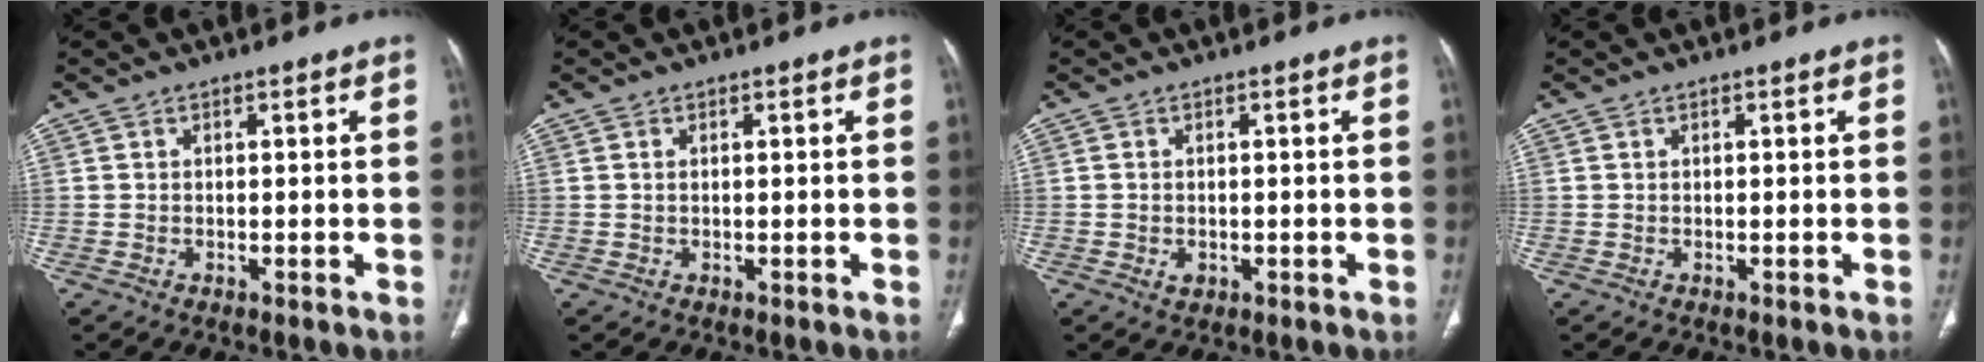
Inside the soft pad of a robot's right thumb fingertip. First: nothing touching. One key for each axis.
{"total": 0.0}
{"total": 1.7, "fx": -0.4, "fy": 1.3, "fz": 1.0, "tx": -0.014, "ty": 0.001, "tz": -0.003}
{"total": 0.0}